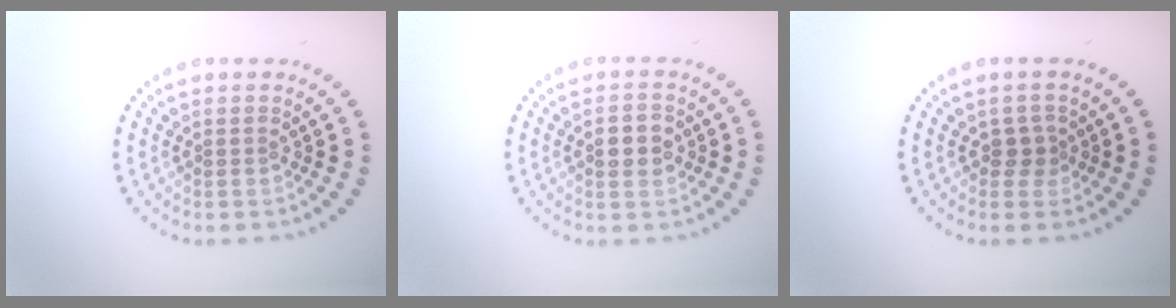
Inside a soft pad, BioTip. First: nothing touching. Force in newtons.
{"total": 2.8, "press": 2.8, "slide": 0.1}
{"total": 1.5, "press": 1.3, "slide": 0.8}